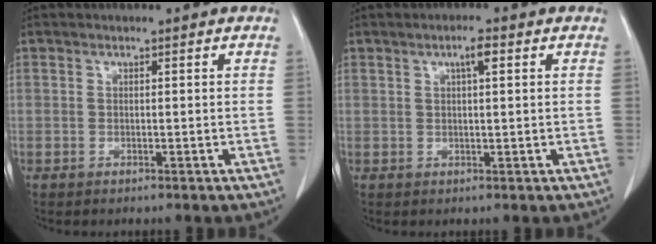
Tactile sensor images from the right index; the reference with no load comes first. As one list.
[{"total": 2.6, "force": [1.1, 0.4, 2.3], "torque": [-0.039, 0.004, 0.017]}]